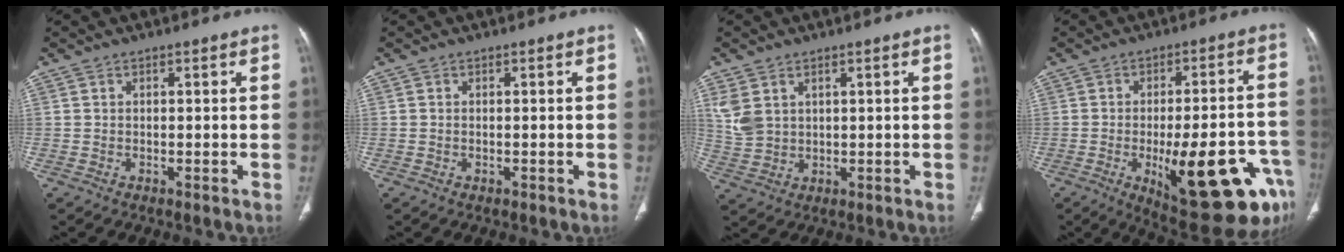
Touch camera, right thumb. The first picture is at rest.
{"total": 0.0}
{"total": 5.6, "force": [2.3, 3.9, 3.3], "torque": [-0.068, -0.006, 0.058]}
{"total": 23.3, "force": [-8.7, 7.3, 20.3], "torque": [-0.213, 0.020, -0.100]}